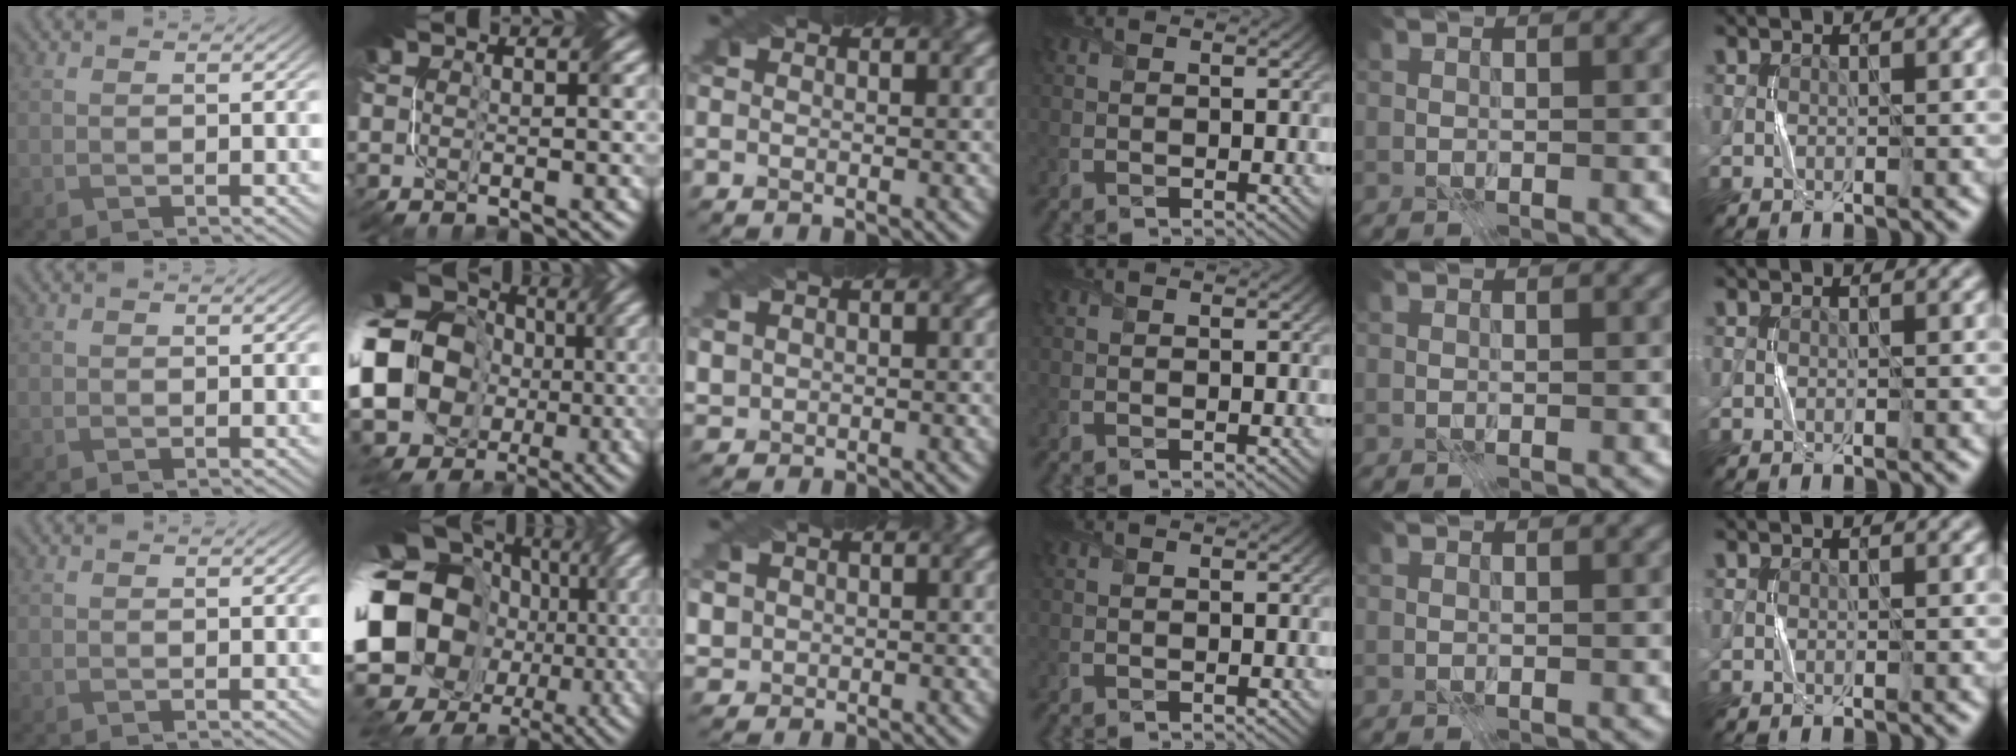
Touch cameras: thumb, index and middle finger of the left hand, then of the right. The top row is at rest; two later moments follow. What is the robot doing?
{"motion": "fold", "object": "paper"}